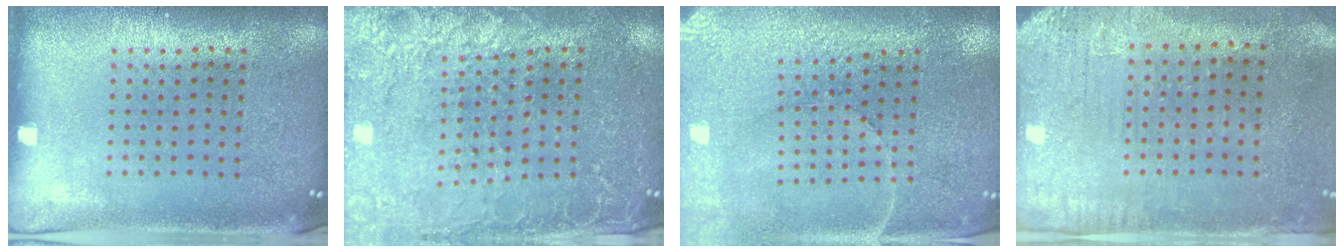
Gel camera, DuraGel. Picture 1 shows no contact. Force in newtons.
{"total": 2.9, "press": 2.8, "slide": 0.7}
{"total": 3.1, "press": 3.1, "slide": 0.6}
{"total": 3.2, "press": 2.5, "slide": 1.9}